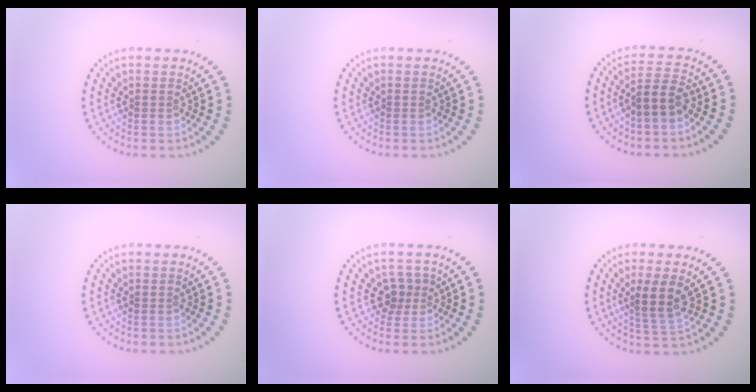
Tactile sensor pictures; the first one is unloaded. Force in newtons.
{"total": 0.0}
{"total": 2.9, "press": 2.5, "slide": 1.3}
{"total": 0.0}
{"total": 1.9, "press": 1.5, "slide": 1.1}
{"total": 2.8, "press": 2.4, "slide": 1.5}